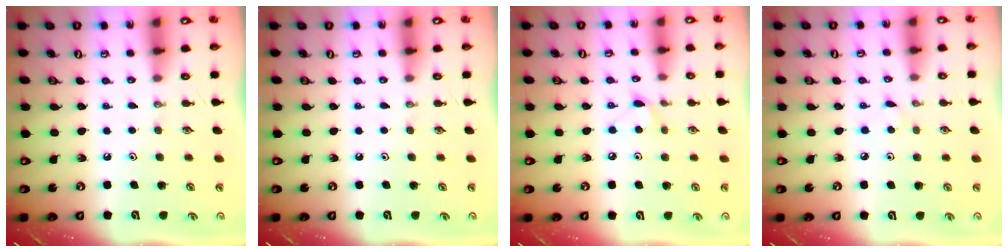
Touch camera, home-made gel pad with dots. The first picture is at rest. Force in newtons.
{"total": 0.0}
{"total": 6.5, "press": 6.5, "slide": 0.5}
{"total": 2.9, "press": 2.9, "slide": 0.3}